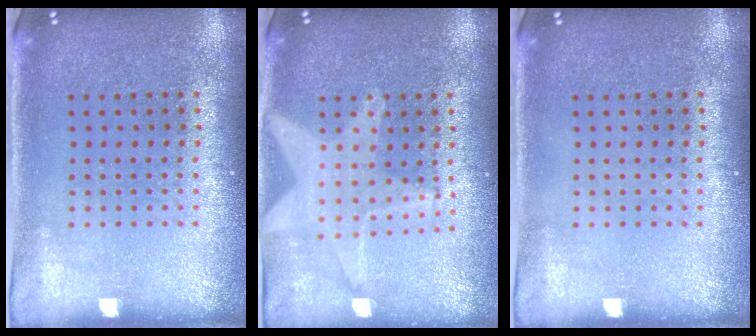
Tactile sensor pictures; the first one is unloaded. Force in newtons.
{"total": 1.9, "press": 1.7, "slide": 0.9}
{"total": 0.0}